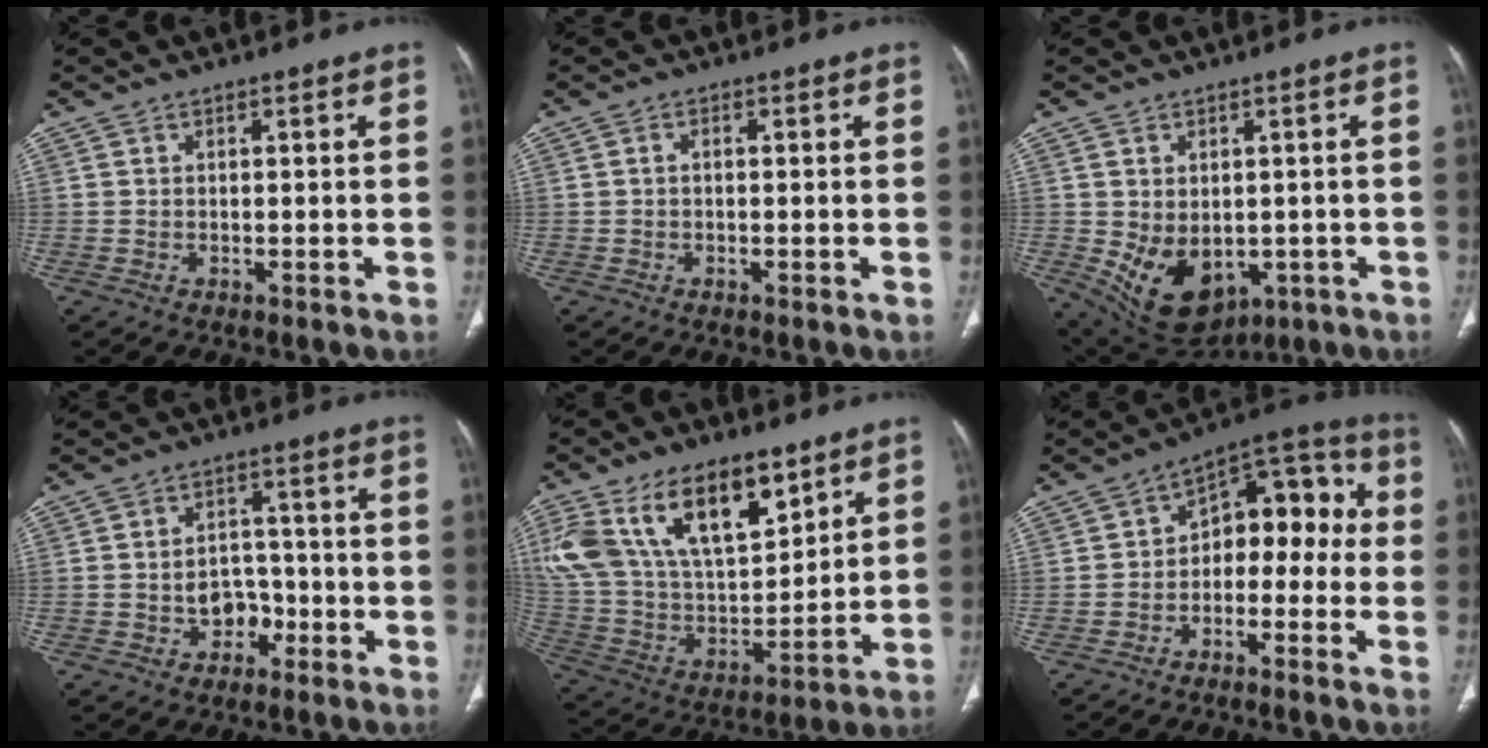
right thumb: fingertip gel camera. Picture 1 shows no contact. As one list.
[{"total": 0.8, "force": [-0.1, 0.5, 0.6], "torque": [-0.010, 0.002, -0.004]}, {"total": 12.1, "force": [-2.5, 8.6, 8.2], "torque": [-0.117, -0.007, -0.007]}, {"total": 5.9, "force": [-2.2, 4.7, 2.9], "torque": [-0.014, 0.030, -0.033]}, {"total": 26.5, "force": [14.0, 13.8, 17.8], "torque": [-0.329, -0.017, 0.265]}, {"total": 12.6, "force": [-1.3, 8.1, 9.5], "torque": [-0.083, 0.057, -0.036]}]